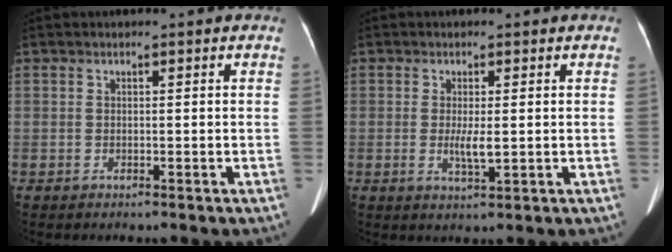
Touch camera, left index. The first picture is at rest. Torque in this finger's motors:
{"motor_torque": [0.50, -0.07, 0.22, 0.05]}